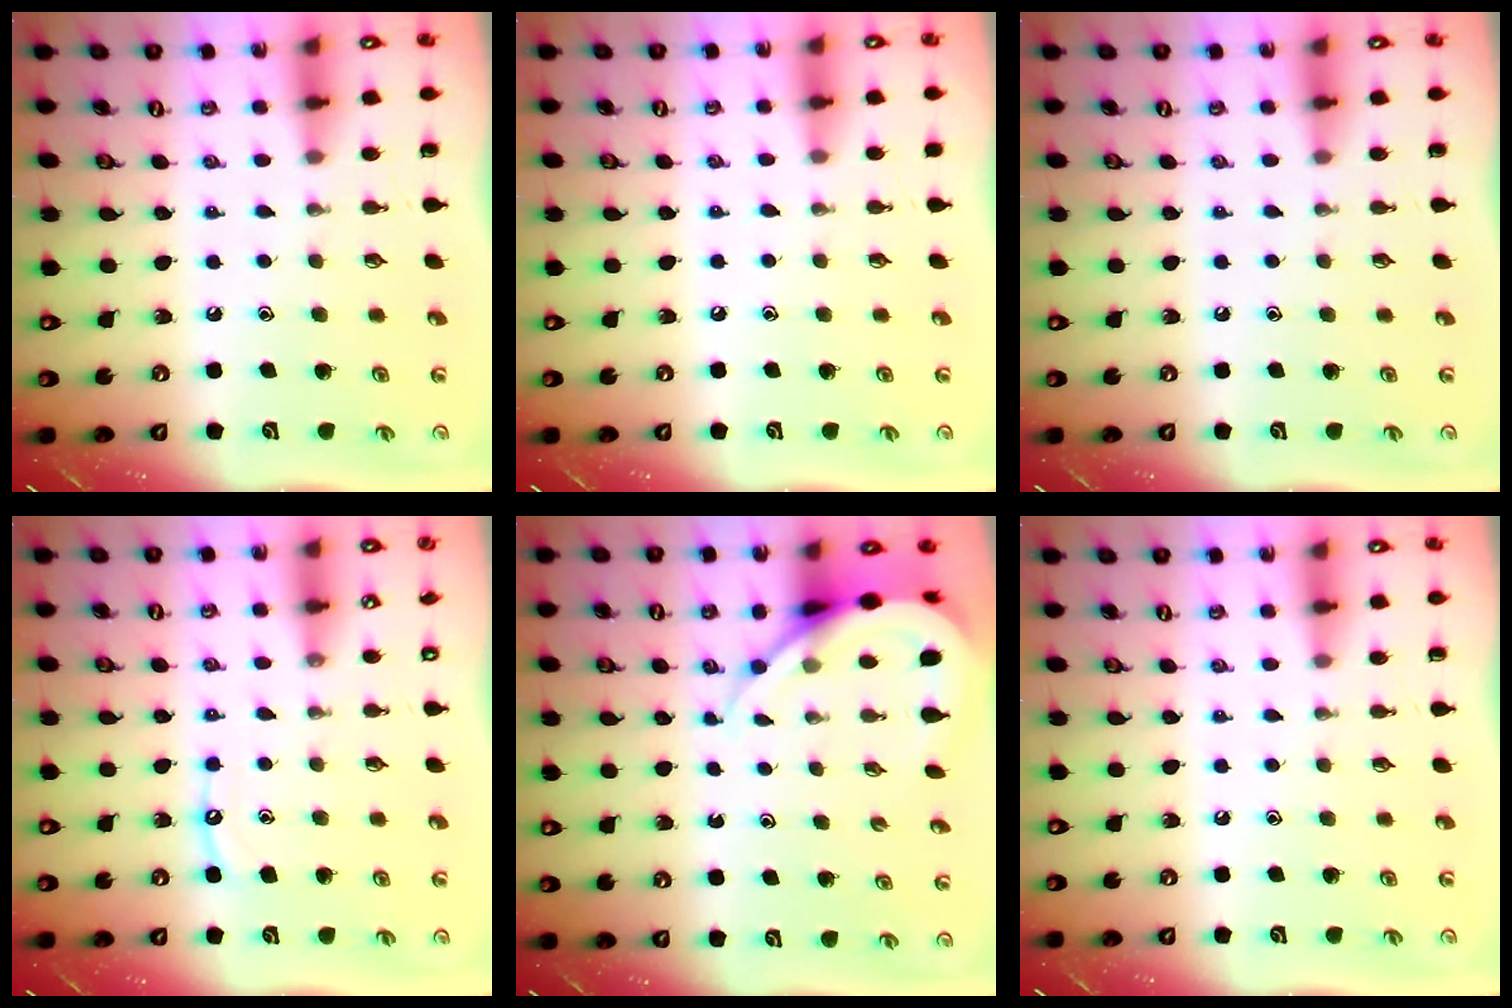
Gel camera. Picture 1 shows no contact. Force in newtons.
{"total": 2.5, "press": 2.4, "slide": 0.4}
{"total": 0.0}
{"total": 6.6, "press": 6.6, "slide": 0.7}
{"total": 8.2, "press": 8.2, "slide": 0.9}
{"total": 0.0}